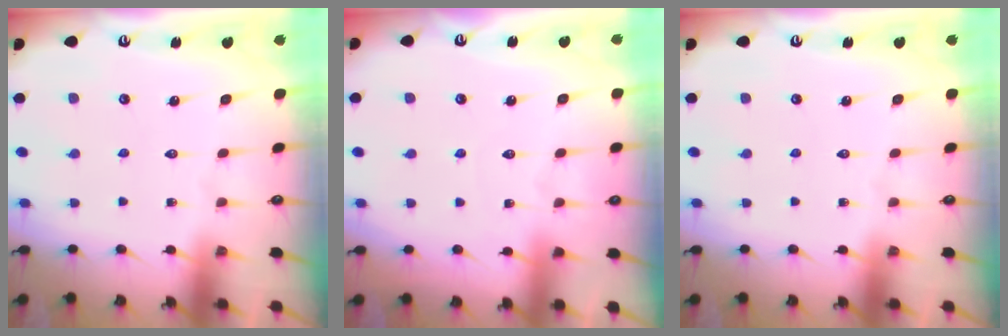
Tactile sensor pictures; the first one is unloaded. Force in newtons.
{"total": 3.9, "press": 3.9, "slide": 0.4}
{"total": 0.0}